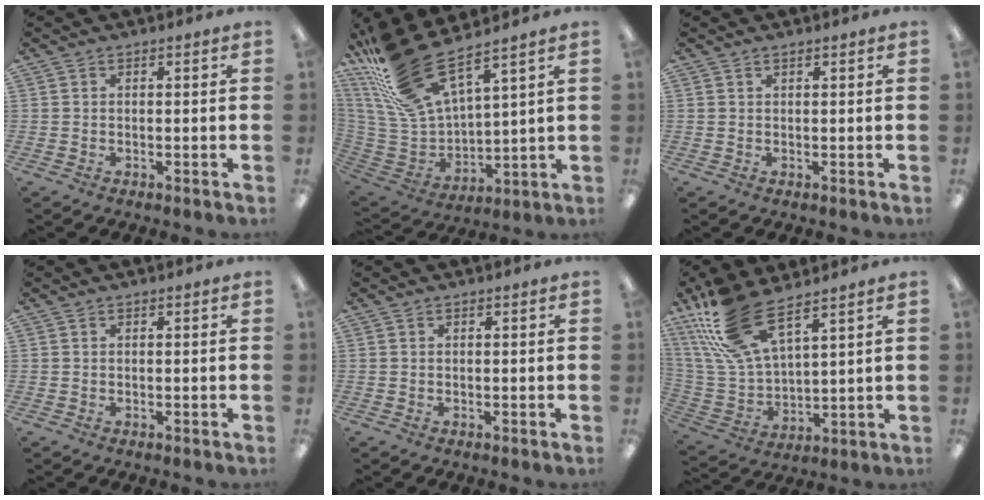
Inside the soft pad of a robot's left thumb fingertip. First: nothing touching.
{"total": 20.5, "force": [15.8, 5.9, 11.8], "torque": [-0.267, -0.108, 0.280]}
{"total": 0.7, "force": [0.6, 0.2, 0.4], "torque": [-0.009, 0.001, 0.011]}
{"total": 0.0}
{"total": 0.0}
{"total": 18.2, "force": [12.1, 7.0, 11.6], "torque": [-0.269, -0.049, 0.219]}